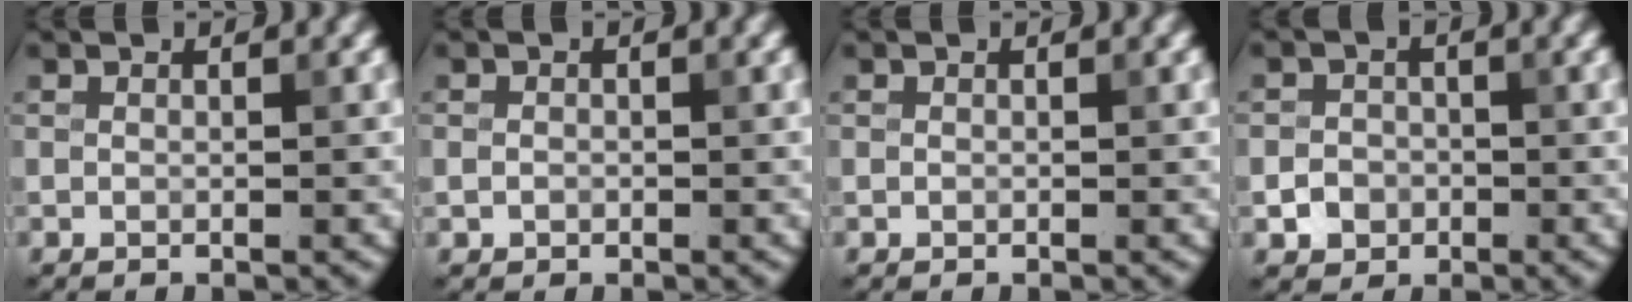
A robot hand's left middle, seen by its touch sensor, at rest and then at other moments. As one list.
[{"total": 0.8, "force": [-0.2, 0.7, 0.2], "torque": [0.000, -0.003, -0.006]}, {"total": 0.0}, {"total": 2.0, "force": [-0.7, 1.8, 0.5], "torque": [0.004, 0.000, -0.017]}]